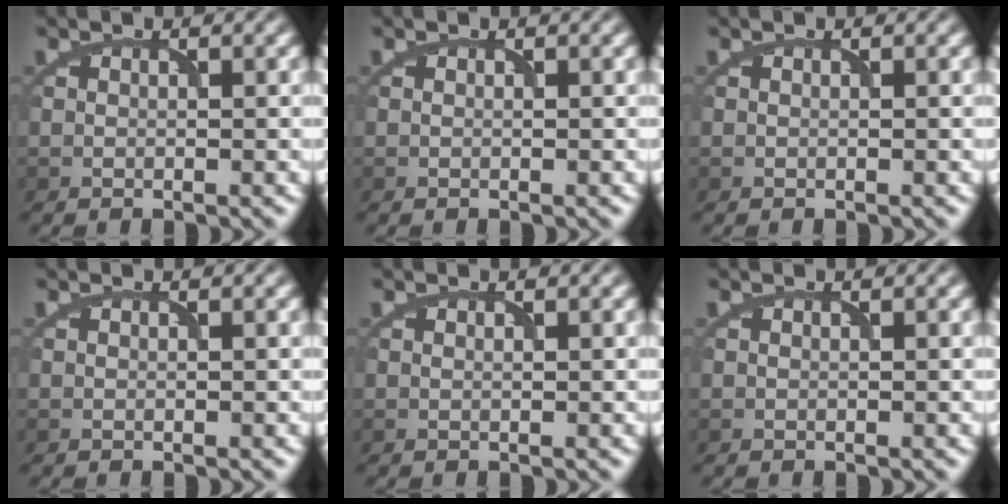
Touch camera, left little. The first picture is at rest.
{"total": 0.0}
{"total": 0.0}
{"total": 0.0}
{"total": 0.0}
{"total": 0.0}